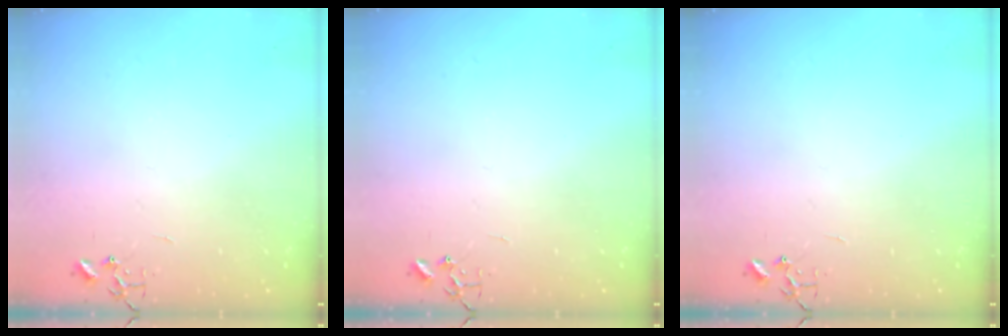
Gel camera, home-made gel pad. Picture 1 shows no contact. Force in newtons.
{"total": 0.0}
{"total": 0.0}